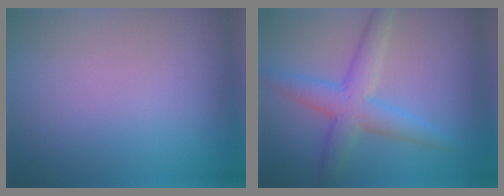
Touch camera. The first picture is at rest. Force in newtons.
{"total": 4.6, "press": 4.6, "slide": 0.1}